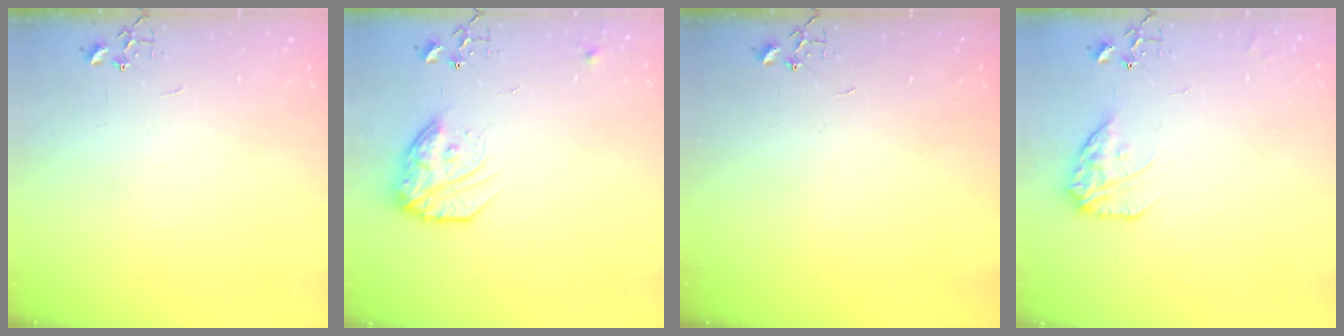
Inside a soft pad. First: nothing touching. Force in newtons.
{"total": 15.0, "press": 15.0, "slide": 1.2}
{"total": 0.0}
{"total": 12.1, "press": 12.0, "slide": 0.6}